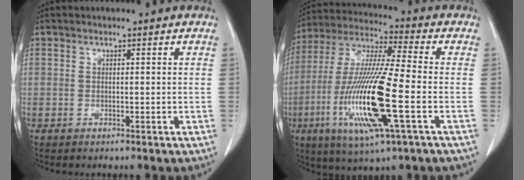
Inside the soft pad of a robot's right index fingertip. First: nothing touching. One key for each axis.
{"total": 18.2, "fx": -4.7, "fy": 1.2, "fz": 17.5, "tx": -0.365, "ty": -0.019, "tz": -0.089}